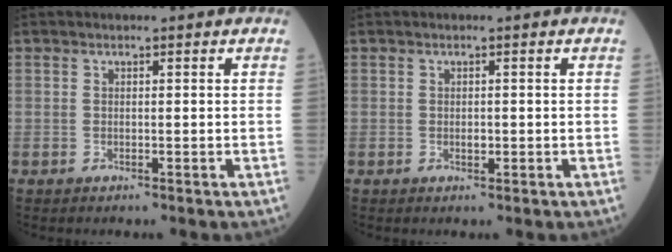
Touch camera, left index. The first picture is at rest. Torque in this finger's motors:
{"motor_torque": [0.25, 0.10, 0.01, 0.00]}